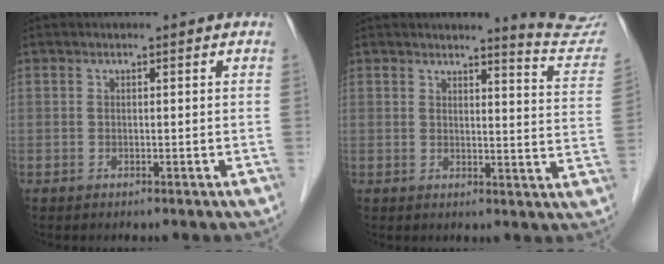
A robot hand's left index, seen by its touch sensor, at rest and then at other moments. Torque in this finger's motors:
{"motor_torque": [0.78, -1.19, 0.17, 0.02]}